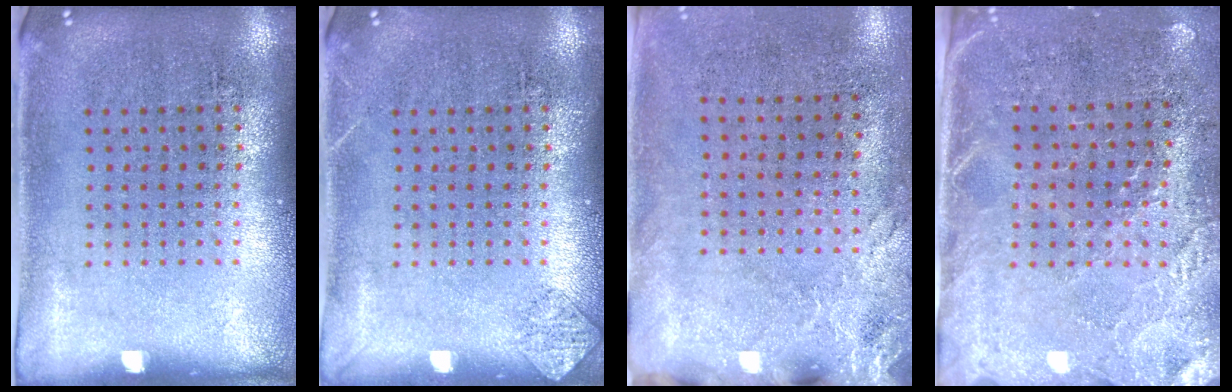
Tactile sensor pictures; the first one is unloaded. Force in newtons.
{"total": 0.8, "press": 0.8, "slide": 0.1}
{"total": 2.6, "press": 2.1, "slide": 1.5}
{"total": 3.1, "press": 2.7, "slide": 1.5}